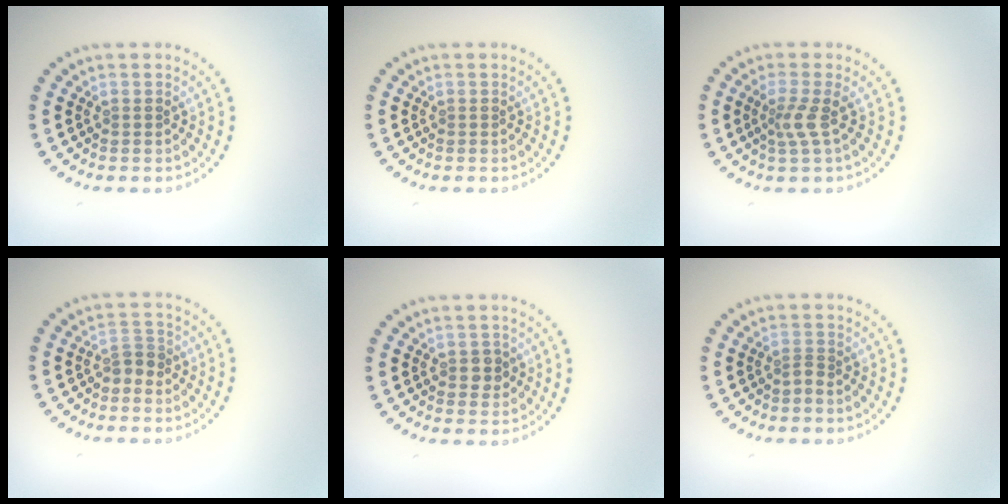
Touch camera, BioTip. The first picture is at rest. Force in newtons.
{"total": 0.0}
{"total": 2.1, "press": 1.4, "slide": 1.5}
{"total": 1.6, "press": 1.3, "slide": 0.9}
{"total": 1.3, "press": 1.3, "slide": 0.3}
{"total": 0.5, "press": 0.3, "slide": 0.4}